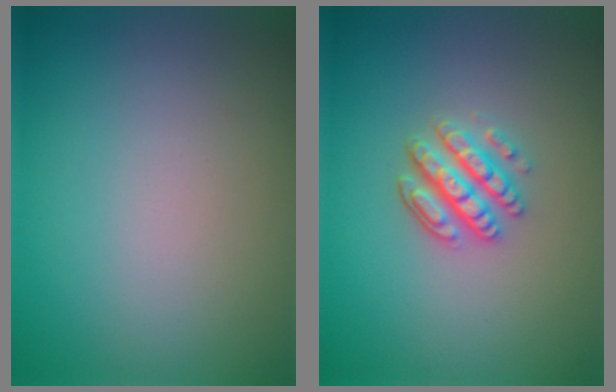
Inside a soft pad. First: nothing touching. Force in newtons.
{"total": 3.5, "press": 3.0, "slide": 1.7}